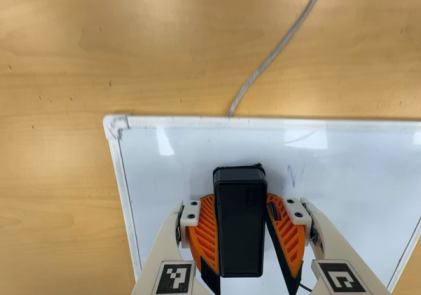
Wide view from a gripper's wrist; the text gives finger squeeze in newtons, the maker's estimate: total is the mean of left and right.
{"total": 13.7, "left": 16.7, "right": 10.6}